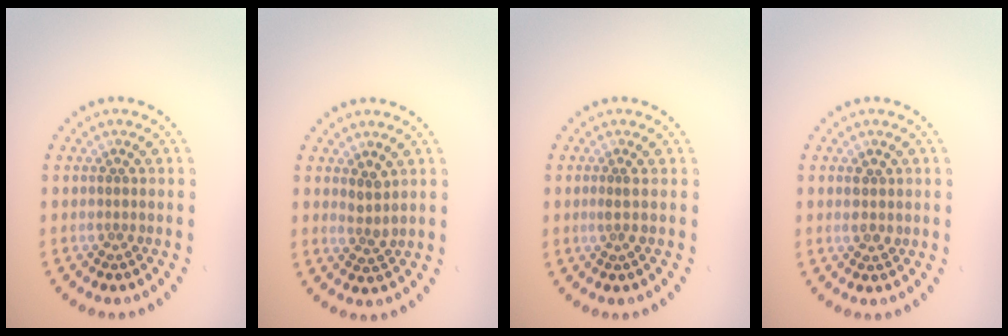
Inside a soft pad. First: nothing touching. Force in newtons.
{"total": 1.6, "press": 1.2, "slide": 1.0}
{"total": 0.8, "press": 0.5, "slide": 0.7}
{"total": 1.6, "press": 1.6, "slide": 0.4}